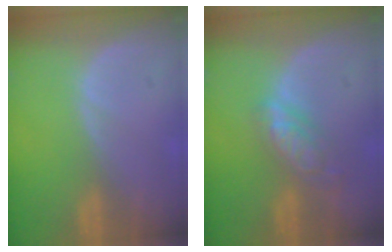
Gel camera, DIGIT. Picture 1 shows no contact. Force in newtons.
{"total": 5.5, "press": 5.0, "slide": 2.4}